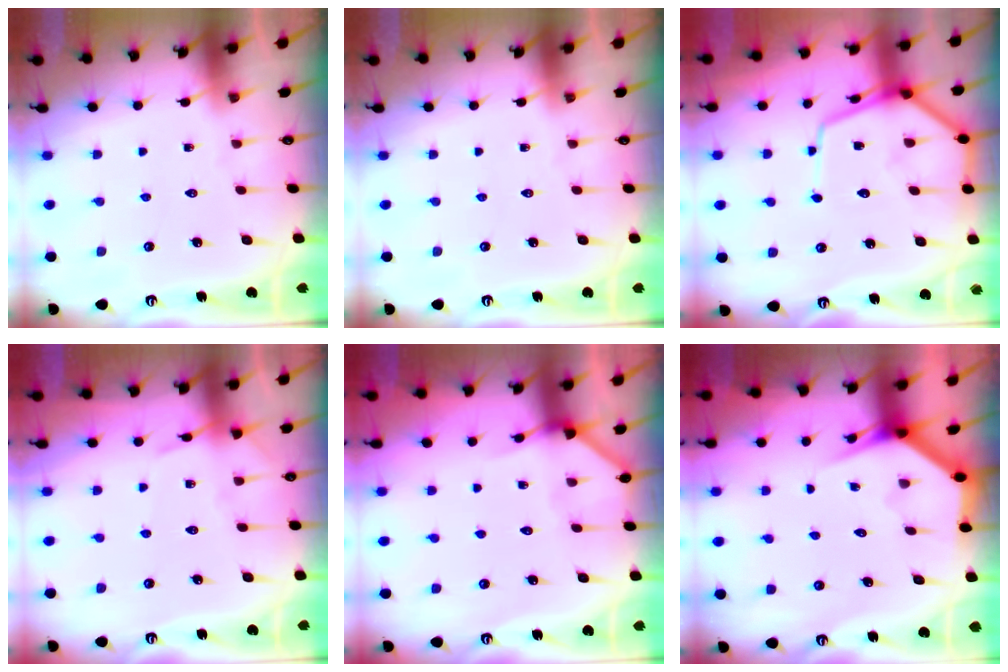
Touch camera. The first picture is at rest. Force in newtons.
{"total": 0.0}
{"total": 10.6, "press": 10.5, "slide": 1.2}
{"total": 6.2, "press": 6.2, "slide": 0.7}
{"total": 3.7, "press": 3.7, "slide": 0.4}
{"total": 3.4, "press": 3.4, "slide": 0.3}